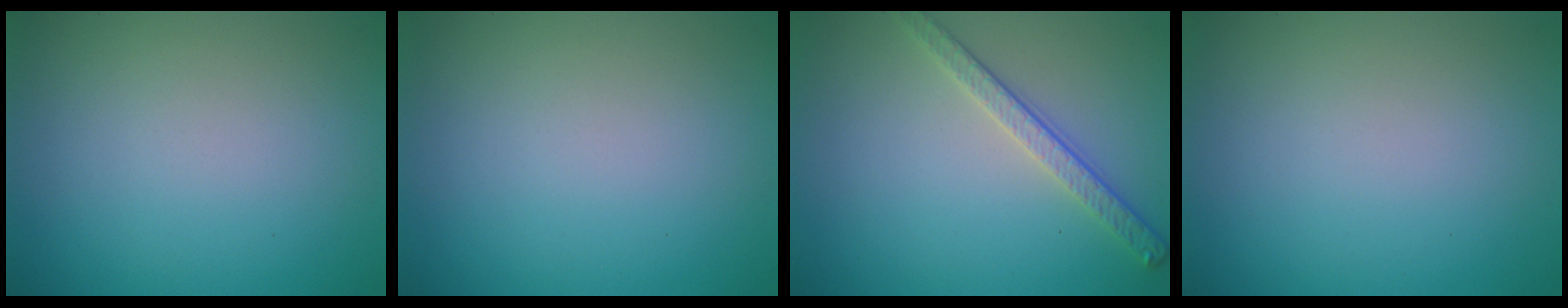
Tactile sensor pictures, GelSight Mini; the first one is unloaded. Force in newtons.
{"total": 0.0}
{"total": 2.8, "press": 2.5, "slide": 1.2}
{"total": 0.0}